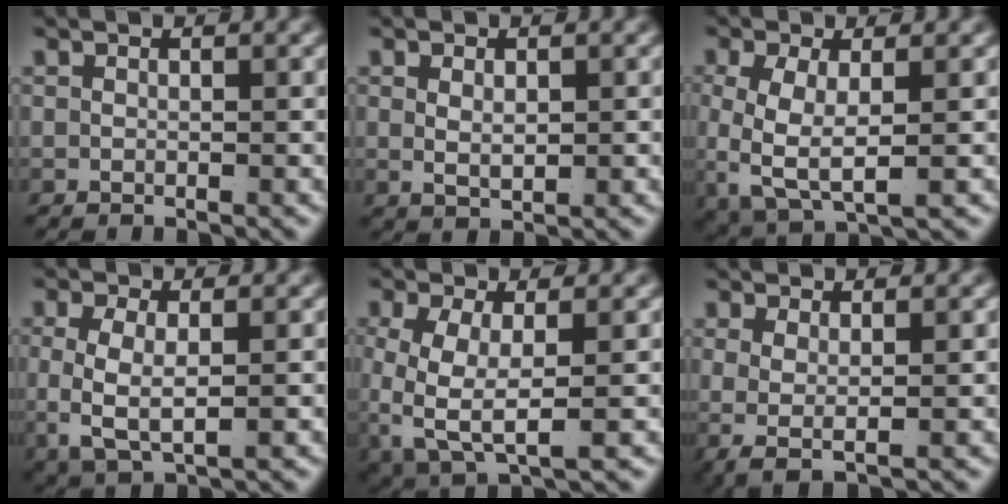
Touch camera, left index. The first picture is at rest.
{"total": 1.6, "force": [0.3, 0.6, 1.4], "torque": [-0.032, -0.018, 0.021]}
{"total": 5.9, "force": [-0.4, 3.4, 4.8], "torque": [-0.118, -0.033, 0.016]}
{"total": 5.1, "force": [-0.4, 3.0, 4.1], "torque": [-0.103, -0.022, 0.011]}
{"total": 6.5, "force": [-0.6, 3.8, 5.2], "torque": [-0.129, -0.036, 0.013]}
{"total": 3.7, "force": [0.3, 2.0, 3.1], "torque": [-0.069, -0.020, 0.020]}